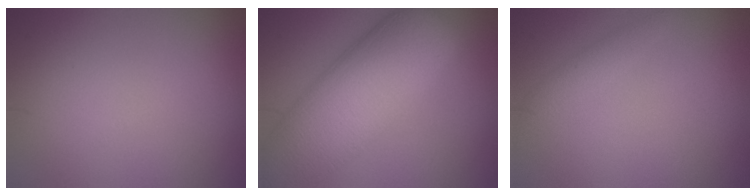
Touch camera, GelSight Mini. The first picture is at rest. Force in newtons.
{"total": 11.8, "press": 11.8, "slide": 0.4}
{"total": 1.1, "press": 1.1, "slide": 0.1}